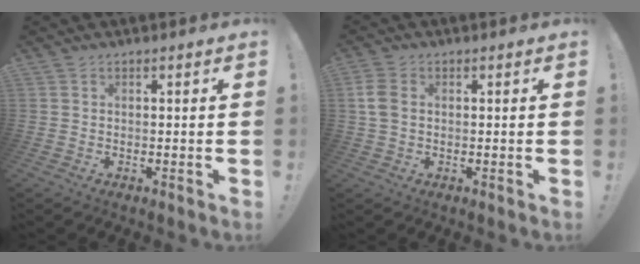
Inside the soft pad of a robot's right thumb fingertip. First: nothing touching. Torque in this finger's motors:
{"motor_torque": [0.74, 0.67, 0.31, 0.17, 0.00]}